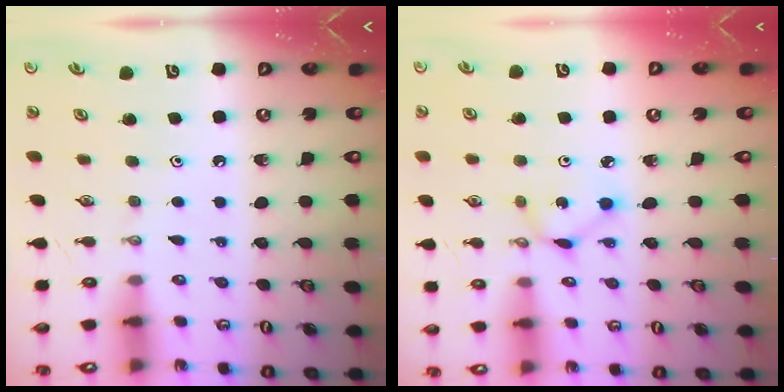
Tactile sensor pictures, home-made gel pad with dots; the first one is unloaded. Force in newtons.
{"total": 2.3, "press": 2.3, "slide": 0.1}